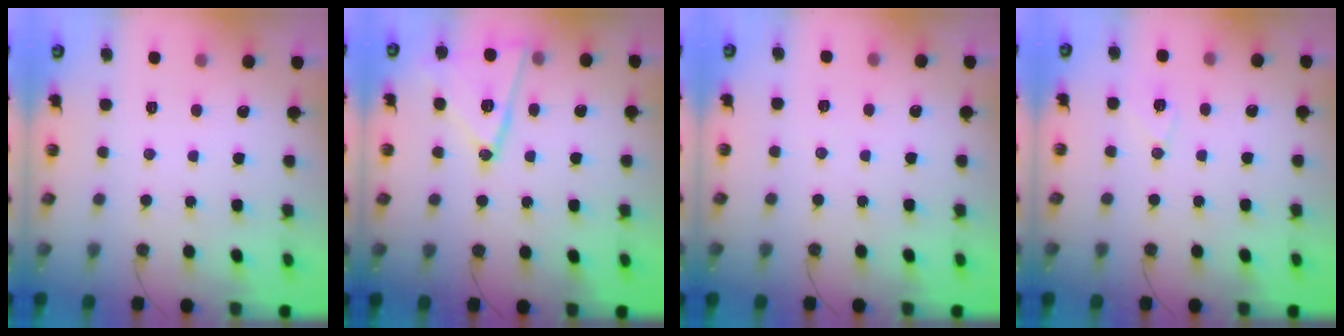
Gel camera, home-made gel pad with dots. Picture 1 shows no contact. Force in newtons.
{"total": 15.2, "press": 15.0, "slide": 2.3}
{"total": 4.8, "press": 2.1, "slide": 4.3}
{"total": 7.2, "press": 7.2, "slide": 0.1}